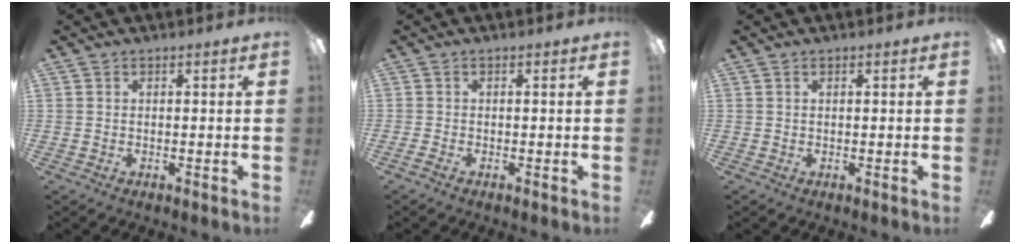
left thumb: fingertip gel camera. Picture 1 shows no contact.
{"total": 1.2, "force": [-0.5, 0.1, 1.1], "torque": [-0.018, 0.000, -0.008]}
{"total": 0.0}